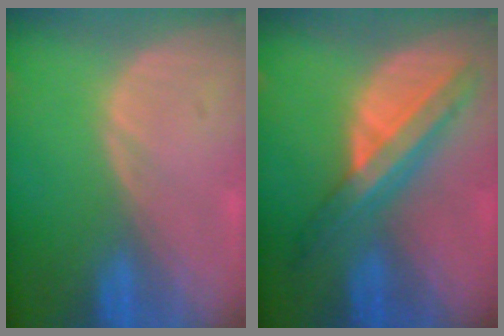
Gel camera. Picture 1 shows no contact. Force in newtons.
{"total": 8.3, "press": 7.1, "slide": 4.4}